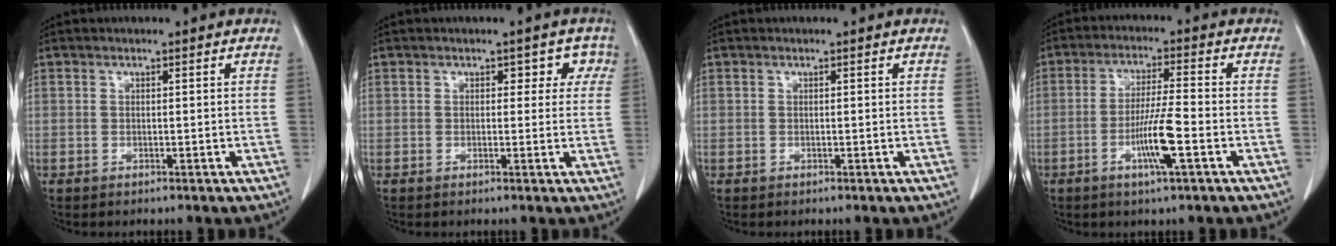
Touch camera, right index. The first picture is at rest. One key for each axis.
{"total": 3.1, "fx": 1.3, "fy": 2.4, "fz": 1.5, "tx": 0.008, "ty": 0.012, "tz": 0.006}
{"total": 0.0}
{"total": 7.4, "fx": -2.7, "fy": -0.1, "fz": 6.9, "tx": -0.130, "ty": -0.008, "tz": -0.050}